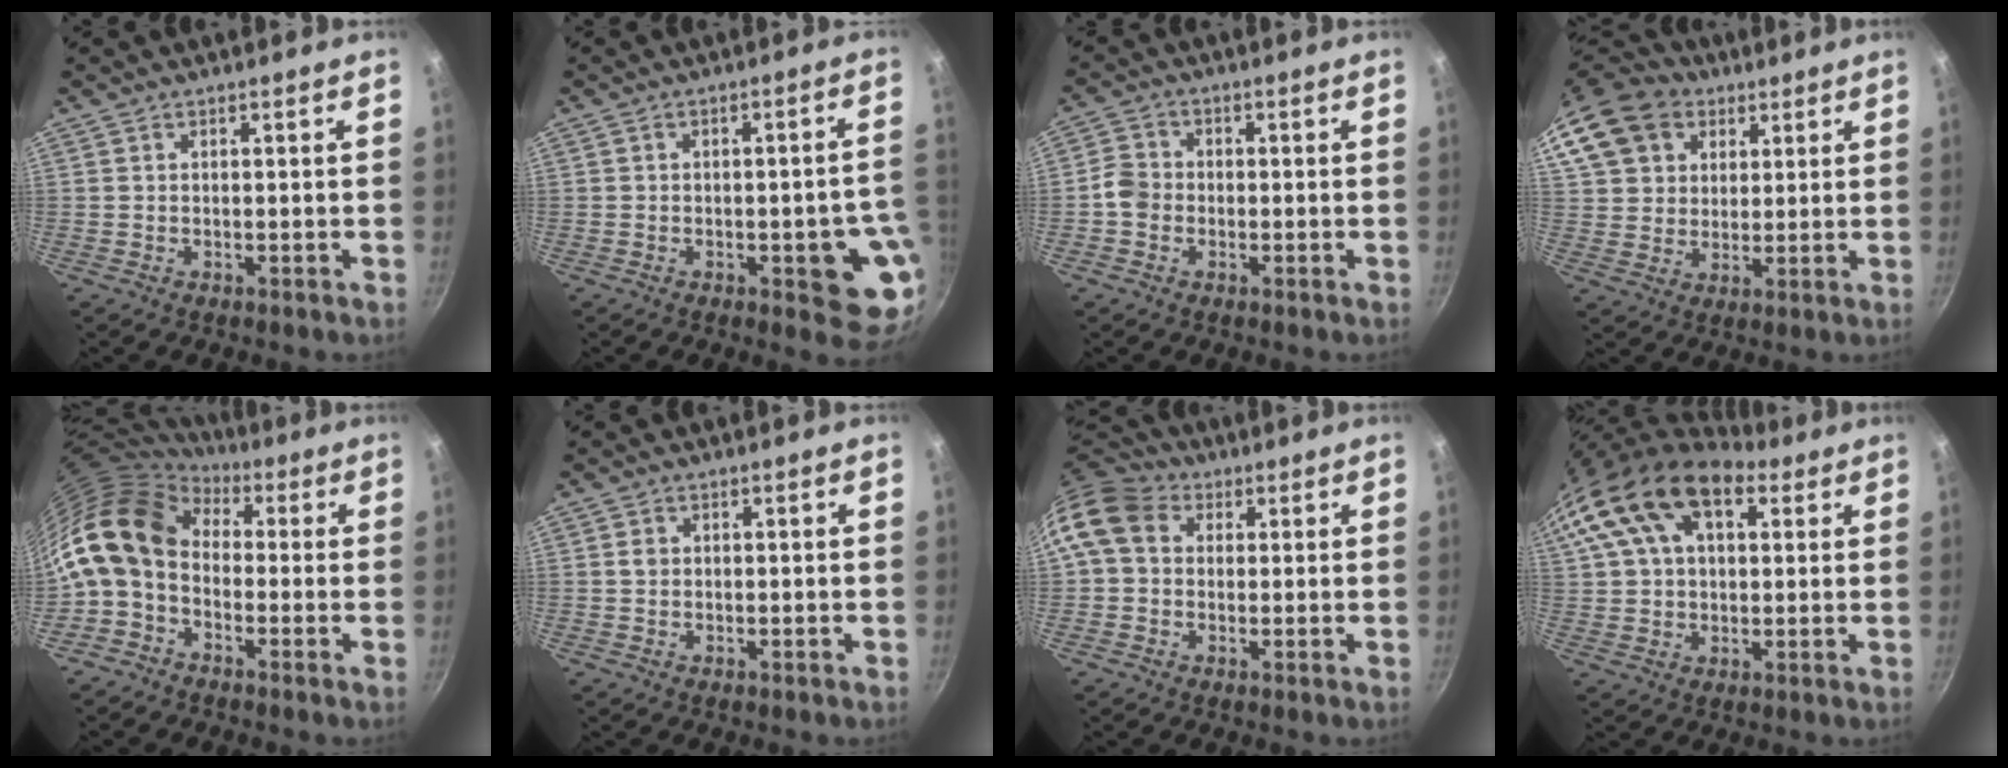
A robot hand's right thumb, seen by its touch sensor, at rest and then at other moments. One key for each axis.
{"total": 11.1, "fx": -3.0, "fy": 4.2, "fz": 9.8, "tx": -0.072, "ty": 0.015, "tz": -0.036}
{"total": 3.9, "fx": -1.1, "fy": 3.3, "fz": 1.6, "tx": -0.022, "ty": 0.015, "tz": -0.031}
{"total": 18.7, "fx": 8.3, "fy": 14.4, "fz": 8.5, "tx": -0.175, "ty": 0.027, "tz": 0.150}
{"total": 13.3, "fx": 0.4, "fy": 9.5, "fz": 9.2, "tx": -0.158, "ty": 0.028, "tz": -0.016}
{"total": 1.3, "fx": 0.1, "fy": 1.1, "fz": 0.6, "tx": -0.007, "ty": 0.004, "tz": 0.002}
{"total": 10.9, "fx": 2.4, "fy": 8.8, "fz": 6.0, "tx": -0.100, "ty": 0.020, "tz": 0.026}
{"total": 20.1, "fx": 8.9, "fy": 12.1, "fz": 13.4, "tx": -0.245, "ty": 0.016, "tz": 0.146}